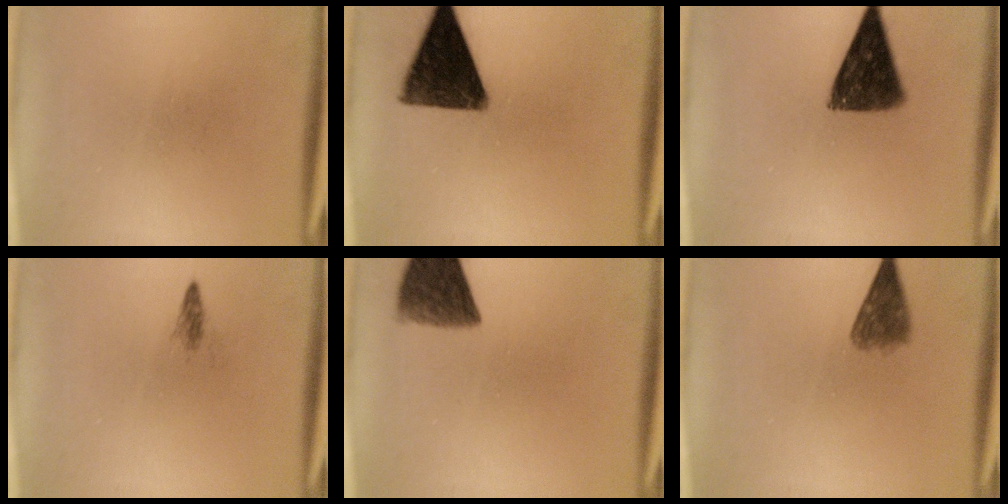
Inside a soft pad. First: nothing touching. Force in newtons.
{"total": 13.9}
{"total": 10.9}
{"total": 1.0}
{"total": 8.9}
{"total": 4.1}